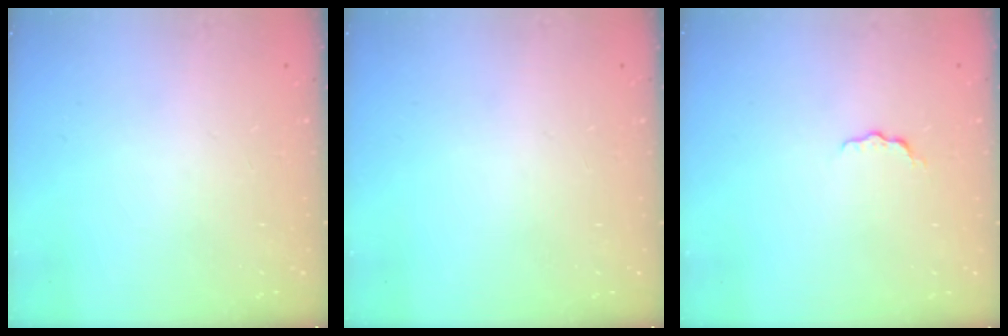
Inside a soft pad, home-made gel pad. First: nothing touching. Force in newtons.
{"total": 0.0}
{"total": 3.1, "press": 3.1, "slide": 0.2}